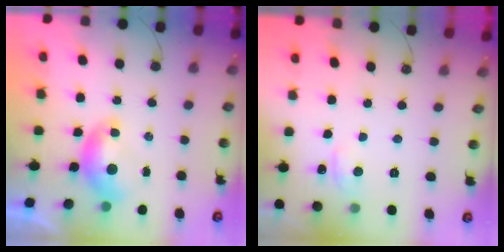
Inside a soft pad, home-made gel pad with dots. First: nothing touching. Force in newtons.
{"total": 0.7, "press": 0.2, "slide": 0.6}